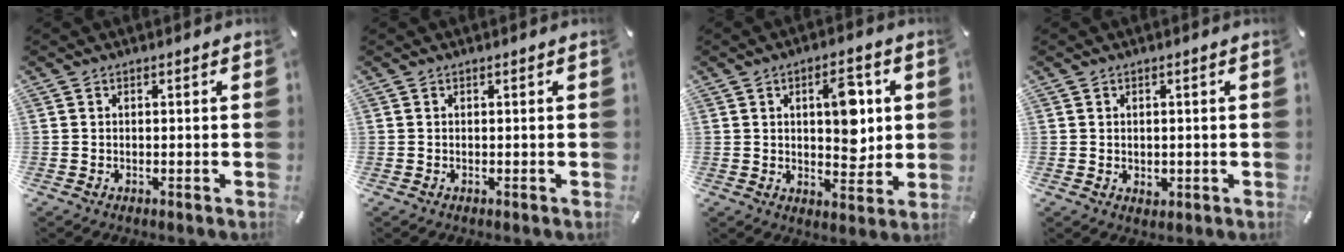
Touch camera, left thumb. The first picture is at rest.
{"total": 0.0}
{"total": 10.8, "force": [2.2, 6.2, 8.5], "torque": [-0.109, -0.003, 0.035]}
{"total": 1.5, "force": [-0.2, 1.3, 0.7], "torque": [-0.006, 0.001, -0.005]}